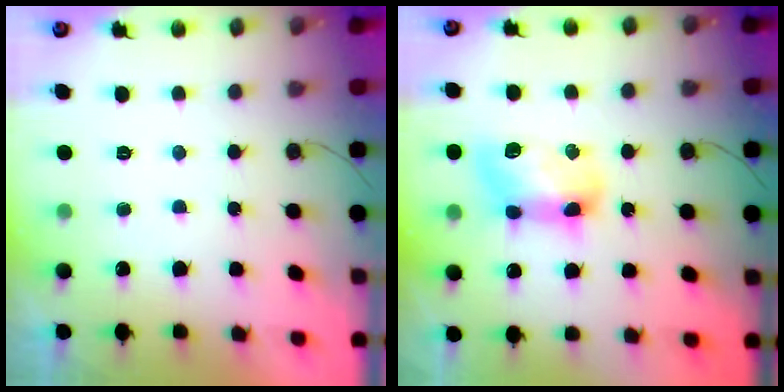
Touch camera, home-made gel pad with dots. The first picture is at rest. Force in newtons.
{"total": 12.2, "press": 12.2, "slide": 0.6}